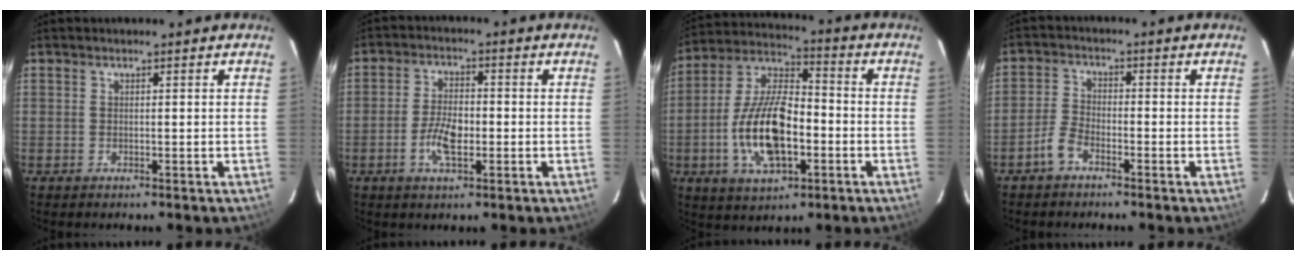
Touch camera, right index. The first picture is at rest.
{"total": 6.4, "force": [-2.0, 2.8, 5.4], "torque": [-0.112, 0.004, -0.039]}
{"total": 16.6, "force": [-4.4, 7.5, 14.1], "torque": [-0.287, 0.004, -0.080]}
{"total": 3.9, "force": [-2.8, 1.7, 2.1], "torque": [-0.057, 0.010, -0.059]}